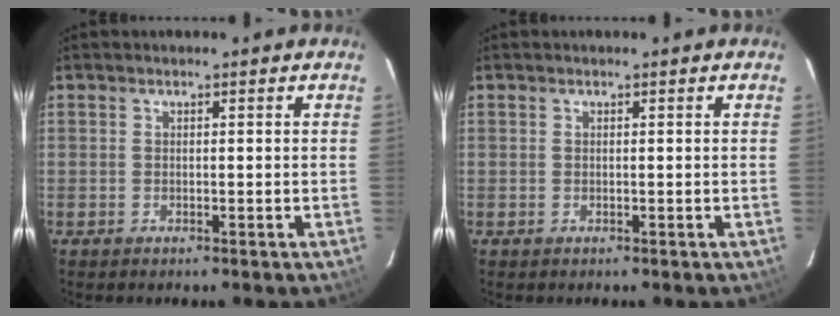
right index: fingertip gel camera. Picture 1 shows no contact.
{"total": 0.0}